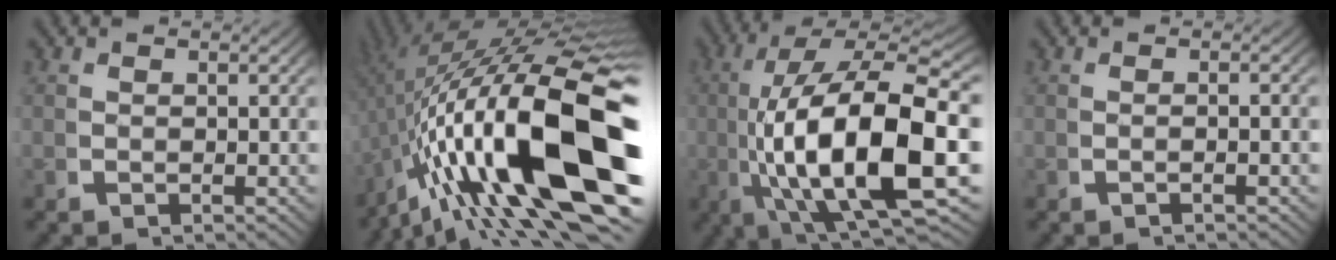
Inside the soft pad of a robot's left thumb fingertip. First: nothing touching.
{"total": 25.3, "force": [-1.5, 12.6, 21.9], "torque": [-0.360, -0.042, -0.004]}
{"total": 21.0, "force": [-1.4, 10.1, 18.3], "torque": [-0.358, -0.063, 0.018]}
{"total": 1.0, "force": [-0.5, -0.2, 0.8], "torque": [-0.016, 0.011, -0.011]}